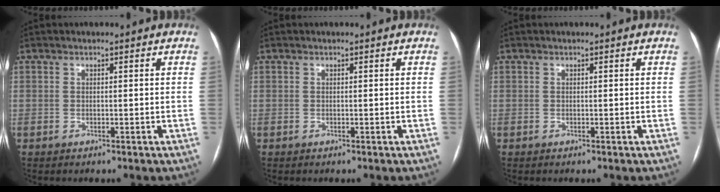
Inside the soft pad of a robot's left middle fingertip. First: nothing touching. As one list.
[{"total": 0.0}, {"total": 0.0}]